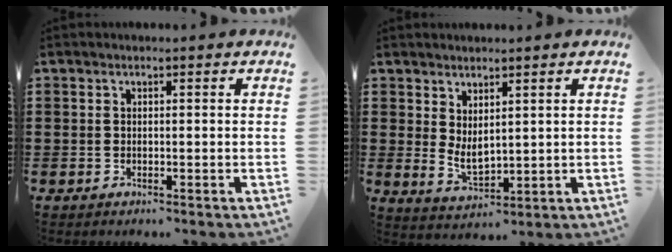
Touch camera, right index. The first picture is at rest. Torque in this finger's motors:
{"motor_torque": [1.10, 1.04, 0.12, 0.07]}